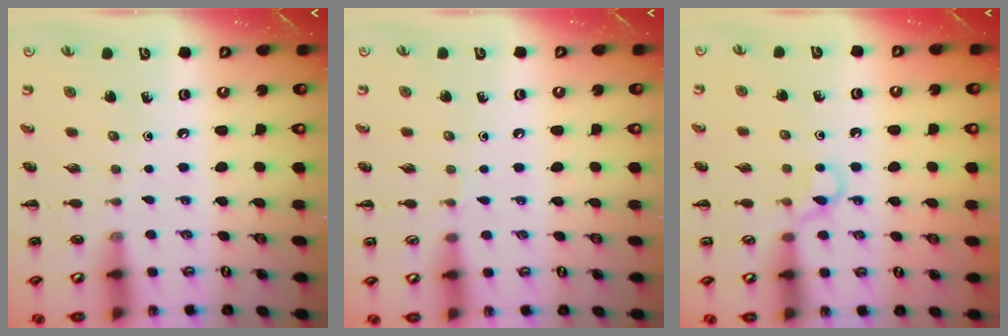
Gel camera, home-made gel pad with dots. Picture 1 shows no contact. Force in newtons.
{"total": 2.9, "press": 2.8, "slide": 1.0}
{"total": 4.3, "press": 4.0, "slide": 1.4}